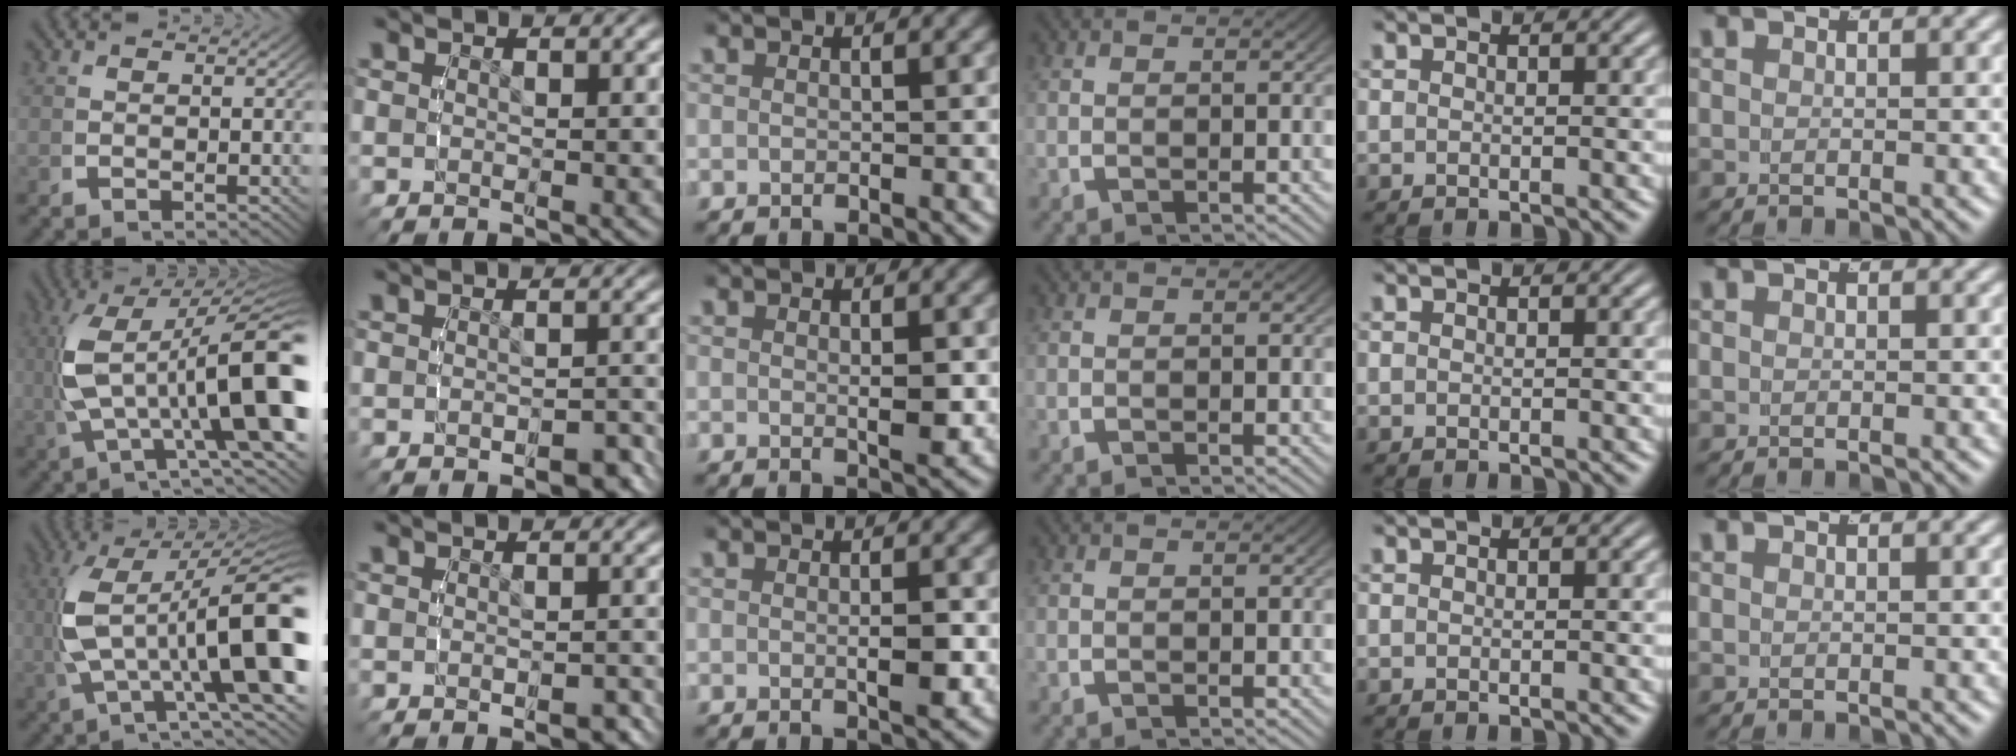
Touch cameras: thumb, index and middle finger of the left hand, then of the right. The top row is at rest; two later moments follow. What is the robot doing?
{"motion": "lift_and_place", "object": "button"}